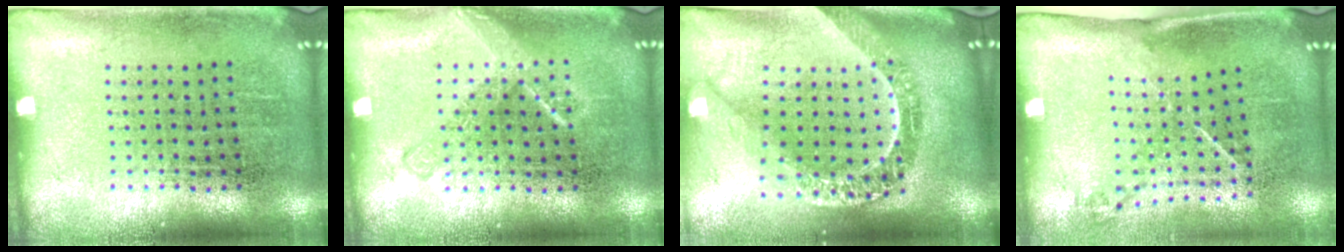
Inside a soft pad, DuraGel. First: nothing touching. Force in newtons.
{"total": 2.4, "press": 2.4, "slide": 0.4}
{"total": 2.9, "press": 2.2, "slide": 1.8}
{"total": 1.5, "press": 0.9, "slide": 1.1}